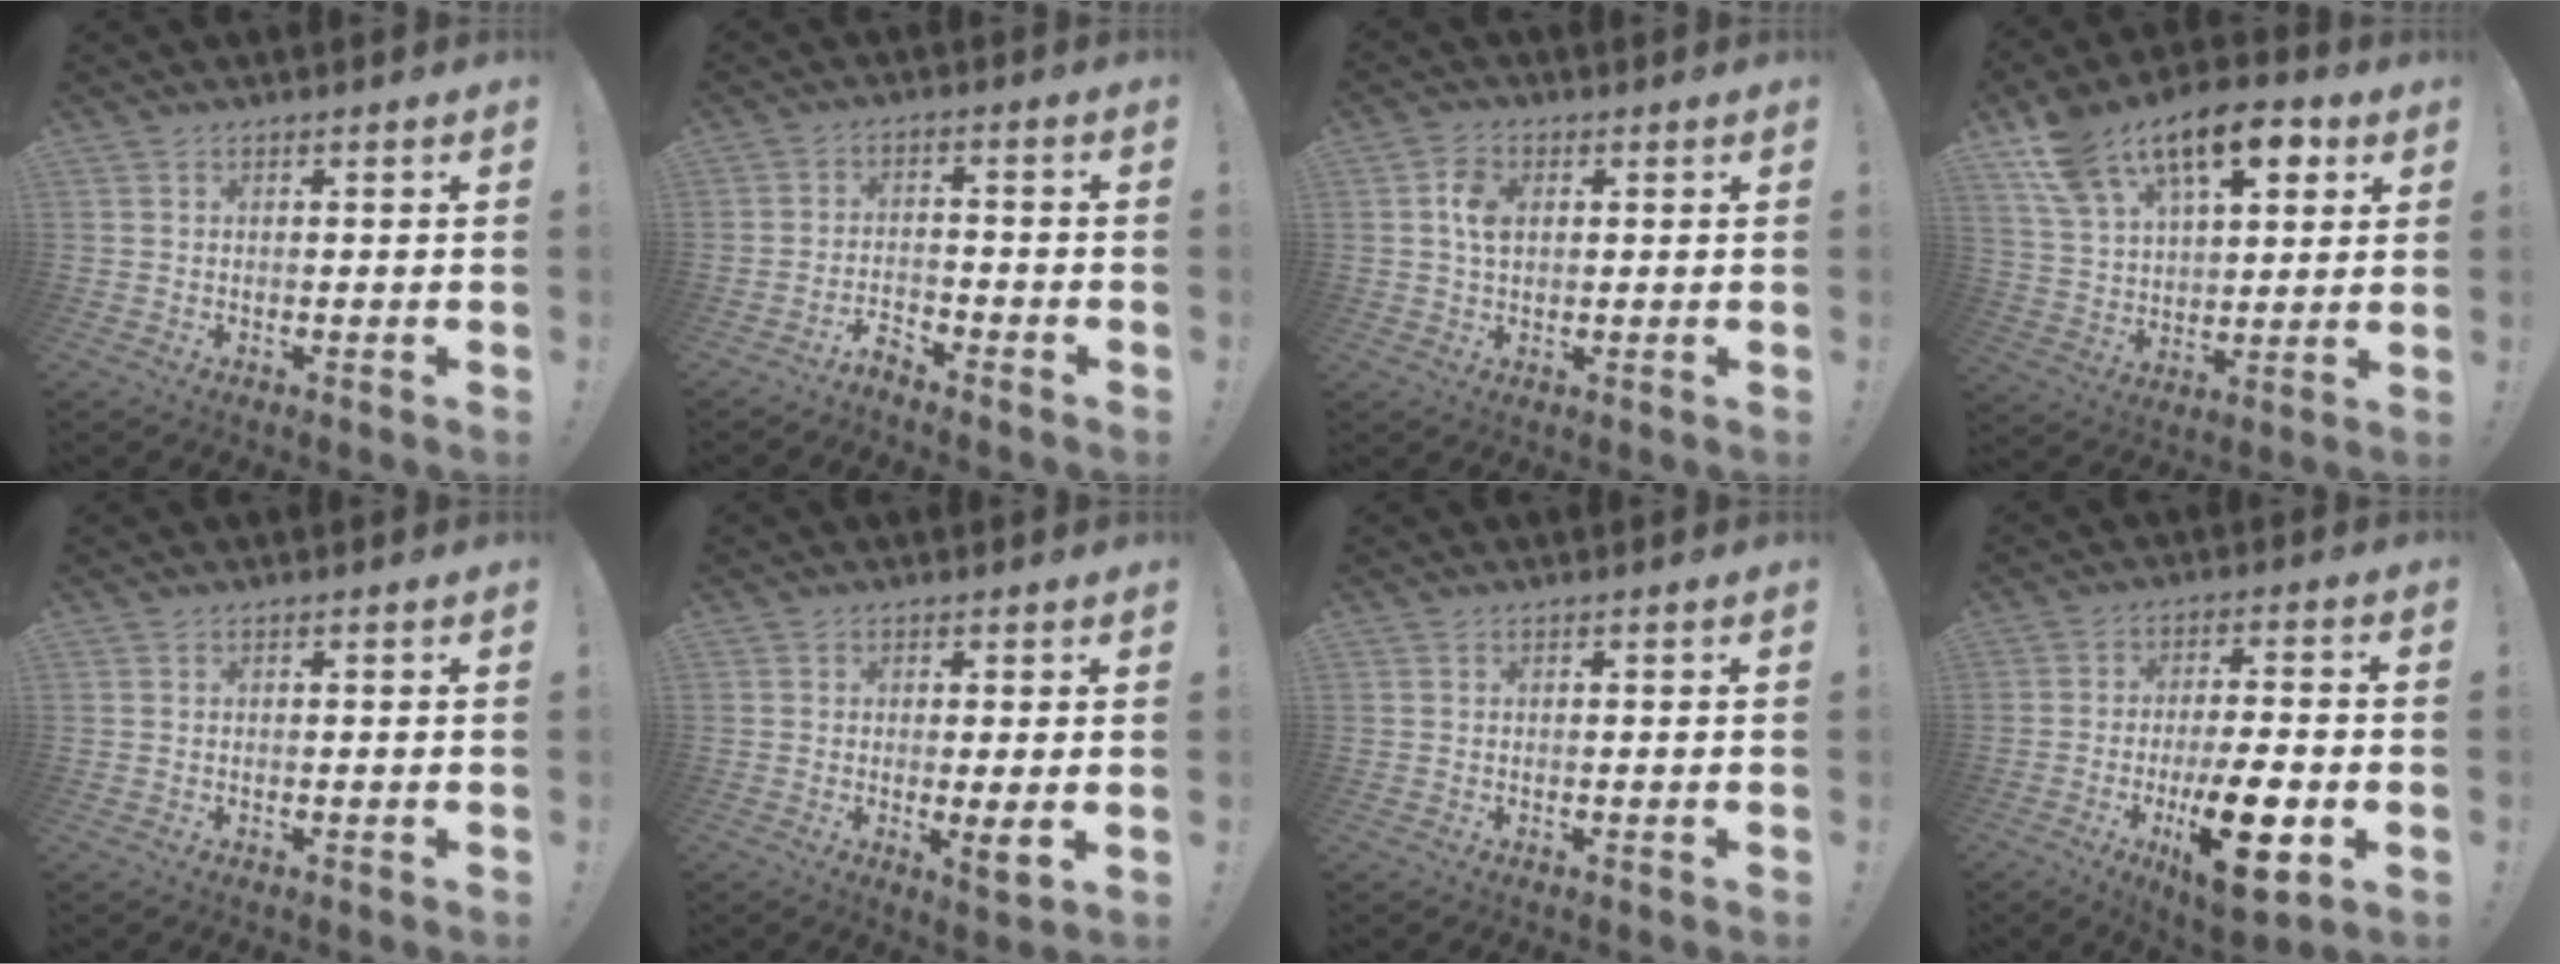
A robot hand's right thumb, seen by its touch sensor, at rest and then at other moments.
{"total": 4.3, "force": [-4.2, 0.3, 0.8], "torque": [-0.024, 0.010, -0.076]}
{"total": 6.2, "force": [1.1, 4.2, 4.4], "torque": [-0.080, 0.005, 0.018]}
{"total": 19.2, "force": [10.5, 10.9, 11.9], "torque": [-0.197, -0.041, 0.189]}
{"total": 0.0}
{"total": 4.2, "force": [0.0, 0.4, 4.1], "torque": [-0.049, -0.016, 0.003]}
{"total": 0.0}
{"total": 15.9, "force": [-5.6, 4.5, 14.1], "torque": [-0.221, 0.015, -0.084]}